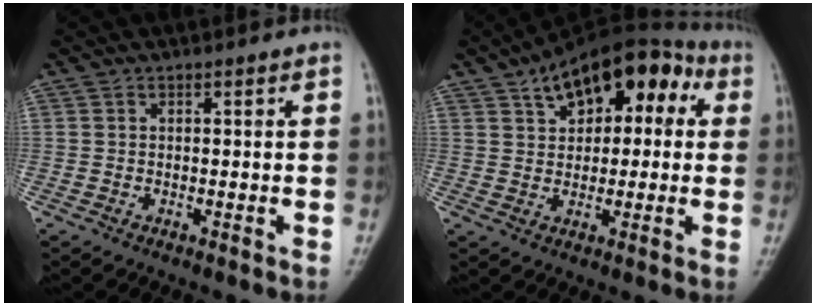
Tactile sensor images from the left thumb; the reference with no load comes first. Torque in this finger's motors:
{"motor_torque": [0.36, 3.55, 0.57, -0.15, 0.12]}